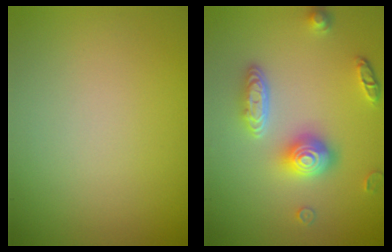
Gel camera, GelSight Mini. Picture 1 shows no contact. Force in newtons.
{"total": 4.5, "press": 3.6, "slide": 2.6}